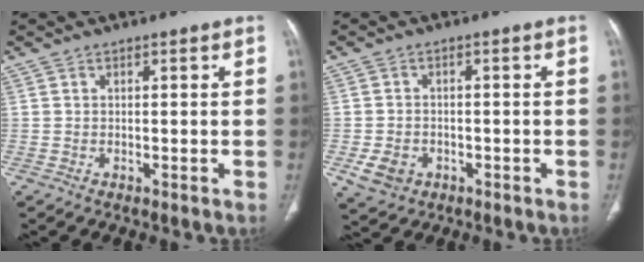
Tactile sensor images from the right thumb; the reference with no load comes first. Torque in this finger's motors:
{"motor_torque": [0.53, 0.36, 0.06, -0.38, 0.01]}